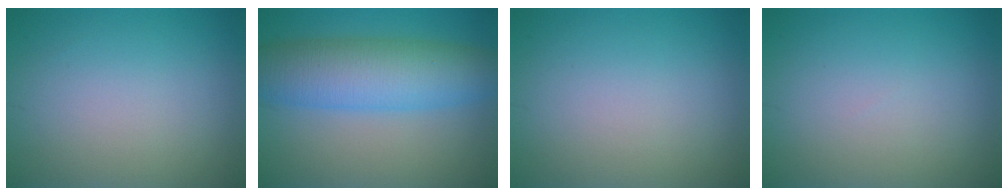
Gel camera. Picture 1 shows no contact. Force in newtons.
{"total": 8.0, "press": 8.0, "slide": 0.1}
{"total": 0.0}
{"total": 0.0}